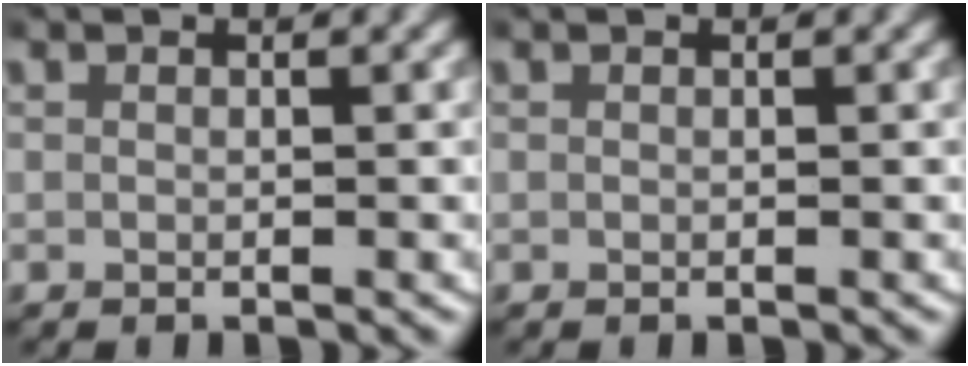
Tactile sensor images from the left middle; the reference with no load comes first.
{"total": 0.0}